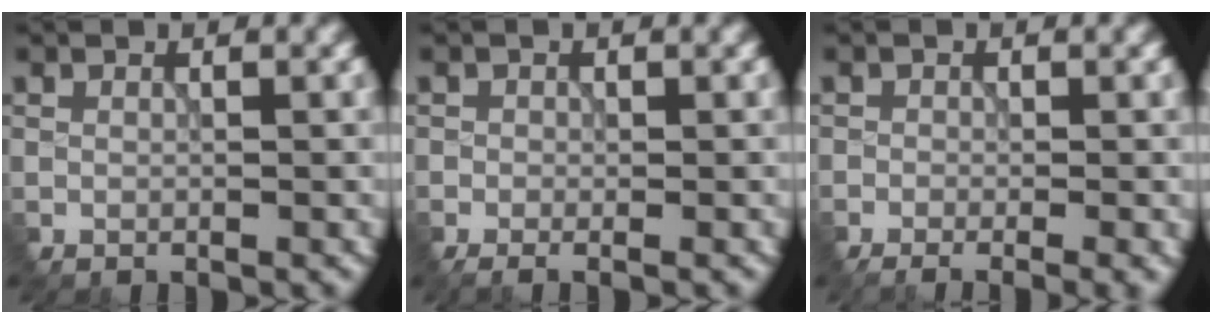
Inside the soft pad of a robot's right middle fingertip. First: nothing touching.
{"total": 1.3, "force": [-1.1, 0.0, 0.5], "torque": [-0.010, -0.003, 0.004]}
{"total": 3.9, "force": [-2.2, 1.1, 3.0], "torque": [-0.036, -0.003, -0.006]}